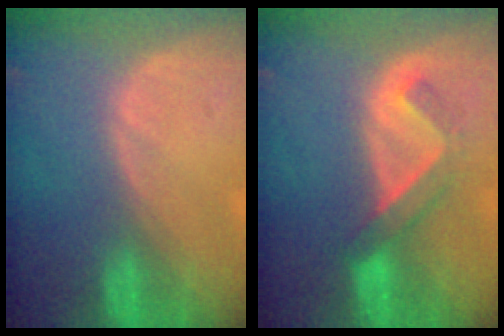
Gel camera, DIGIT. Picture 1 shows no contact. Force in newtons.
{"total": 5.2, "press": 4.6, "slide": 2.4}